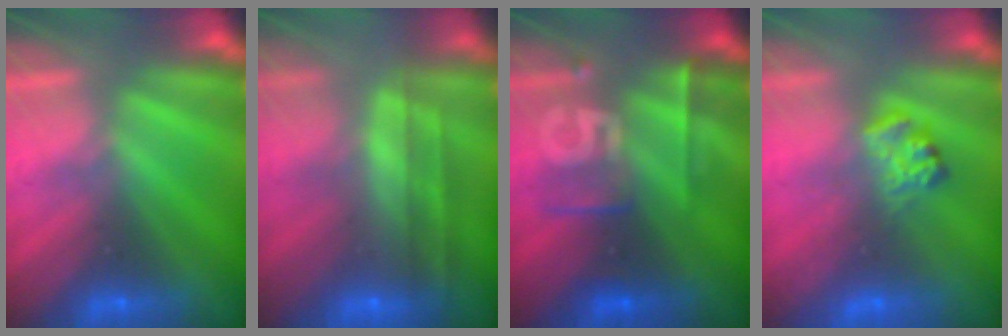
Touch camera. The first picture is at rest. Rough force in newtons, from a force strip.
{"total": 8.0}
{"total": 2.4}
{"total": 2.3}